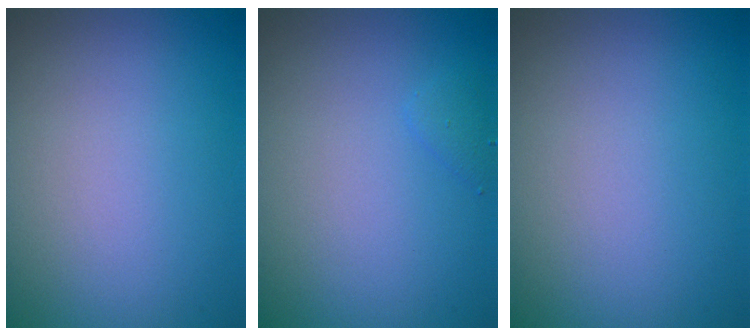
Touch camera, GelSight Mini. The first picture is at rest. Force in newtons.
{"total": 0.8, "press": 0.8, "slide": 0.0}
{"total": 0.0}